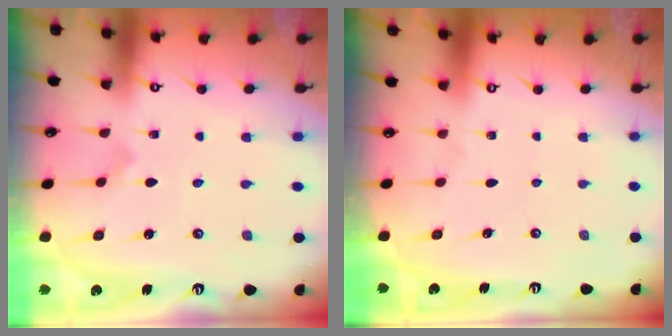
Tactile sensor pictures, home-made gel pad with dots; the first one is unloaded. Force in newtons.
{"total": 0.0}